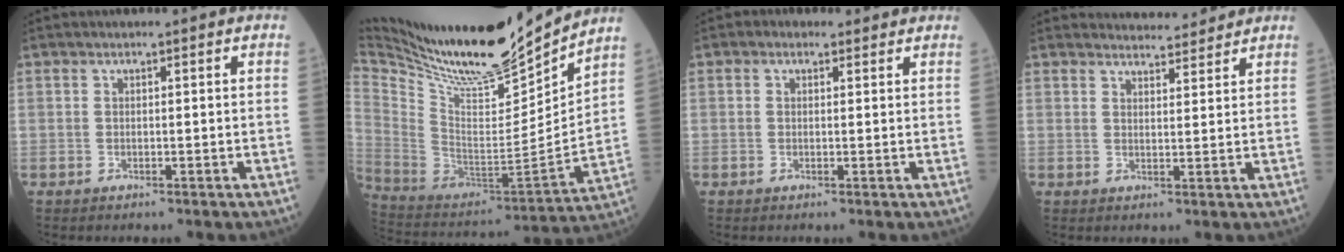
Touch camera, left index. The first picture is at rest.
{"total": 22.5, "force": [20.2, 2.4, 9.6], "torque": [-0.186, -0.053, 0.340]}
{"total": 1.2, "force": [0.3, 1.2, 0.1], "torque": [0.000, 0.008, -0.006]}
{"total": 4.8, "force": [4.7, 0.9, 0.2], "torque": [0.001, 0.006, 0.053]}